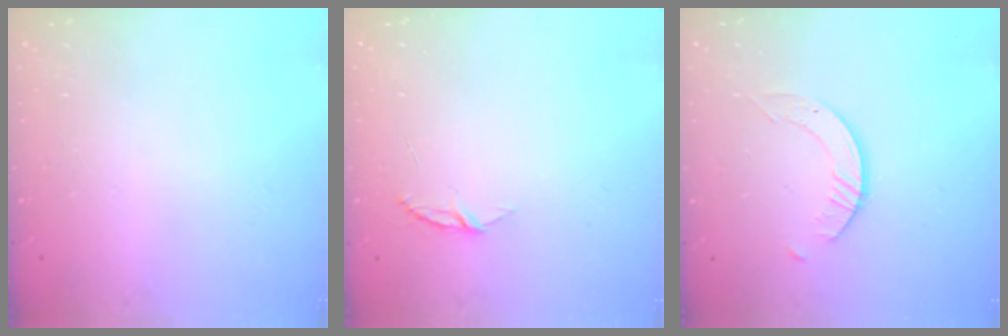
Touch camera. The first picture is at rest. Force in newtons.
{"total": 3.9, "press": 3.8, "slide": 0.4}
{"total": 2.5, "press": 2.5, "slide": 0.3}